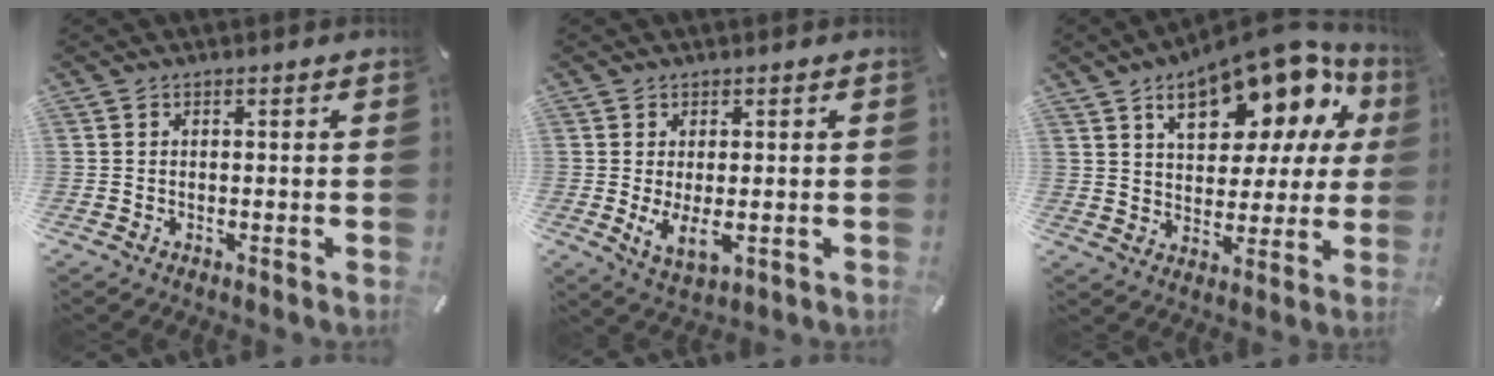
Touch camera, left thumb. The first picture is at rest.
{"total": 6.3, "force": [-0.5, 2.9, 5.6], "torque": [-0.105, -0.016, -0.010]}
{"total": 18.5, "force": [11.2, 9.4, 11.4], "torque": [-0.170, -0.065, 0.188]}